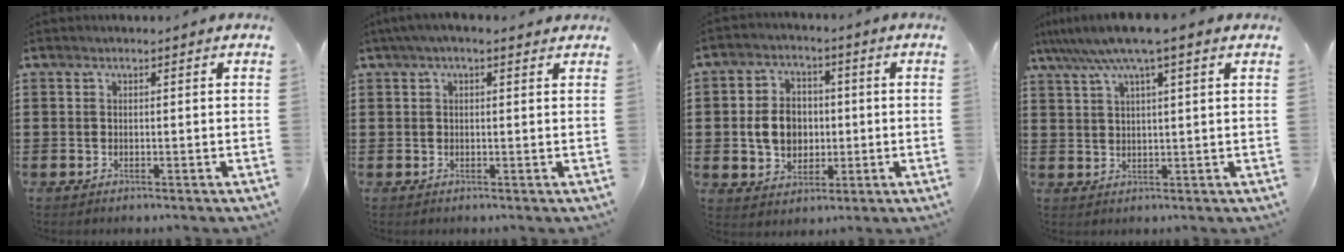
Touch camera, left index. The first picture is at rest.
{"total": 2.1, "force": [1.2, 0.6, 1.6], "torque": [-0.034, 0.006, 0.021]}
{"total": 7.2, "force": [-0.3, 5.8, 4.3], "torque": [-0.100, 0.008, -0.010]}
{"total": 6.4, "force": [4.3, 0.1, 4.8], "torque": [-0.103, -0.006, 0.073]}